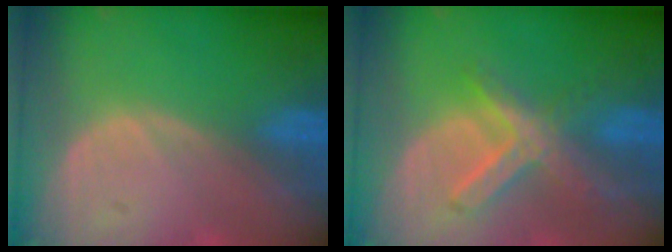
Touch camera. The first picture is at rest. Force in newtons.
{"total": 7.2, "press": 6.3, "slide": 3.6}